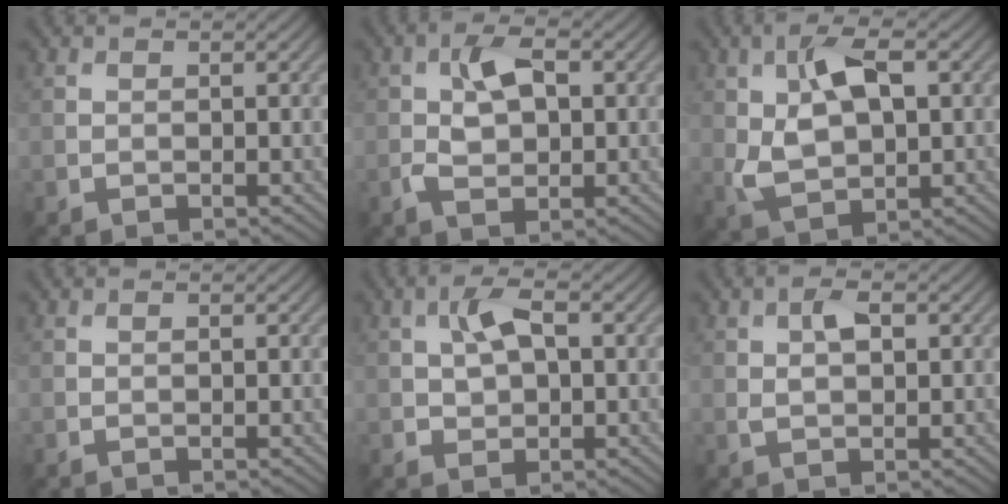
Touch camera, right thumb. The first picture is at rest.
{"total": 5.1, "force": [0.5, 3.0, 4.1], "torque": [-0.085, 0.001, 0.009]}
{"total": 8.7, "force": [1.8, 4.8, 7.0], "torque": [-0.150, 0.003, 0.031]}
{"total": 0.0}
{"total": 4.8, "force": [1.0, 2.8, 3.8], "torque": [-0.079, 0.007, 0.016]}
{"total": 3.0, "force": [0.8, 1.6, 2.5], "torque": [-0.048, 0.001, 0.015]}